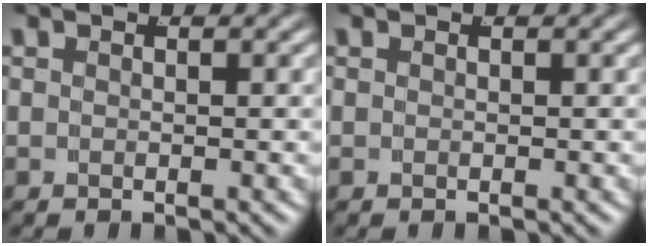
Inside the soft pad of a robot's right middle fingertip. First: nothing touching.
{"total": 0.0}